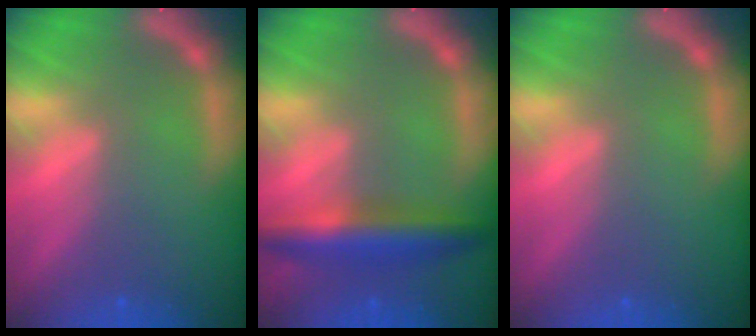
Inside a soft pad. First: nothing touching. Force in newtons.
{"total": 5.5}
{"total": 0.0}